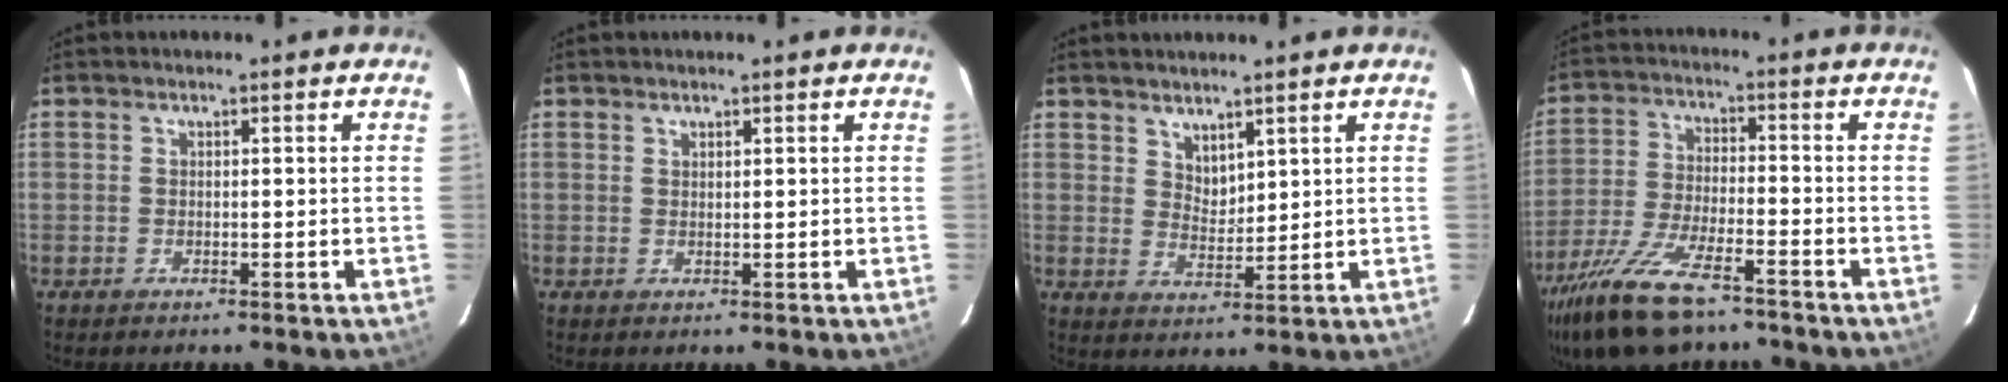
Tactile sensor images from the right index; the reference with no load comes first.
{"total": 0.7, "force": [0.6, 0.1, 0.3], "torque": [-0.006, 0.001, 0.012]}
{"total": 3.9, "force": [3.1, 1.7, 1.5], "torque": [-0.020, -0.002, 0.058]}
{"total": 16.6, "force": [-12.0, 5.4, 10.0], "torque": [-0.222, -0.037, -0.221]}